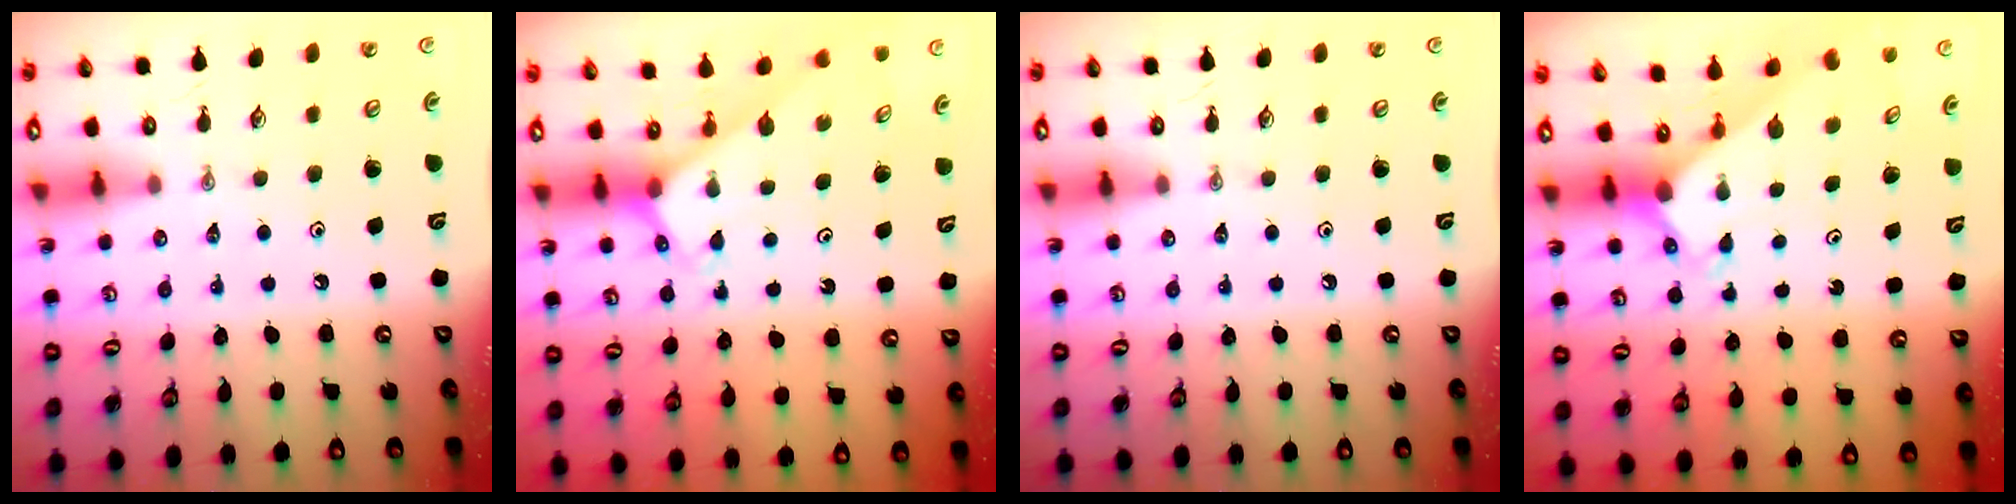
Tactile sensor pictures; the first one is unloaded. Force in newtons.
{"total": 3.2, "press": 3.2, "slide": 0.2}
{"total": 0.0}
{"total": 2.5, "press": 2.5, "slide": 0.2}